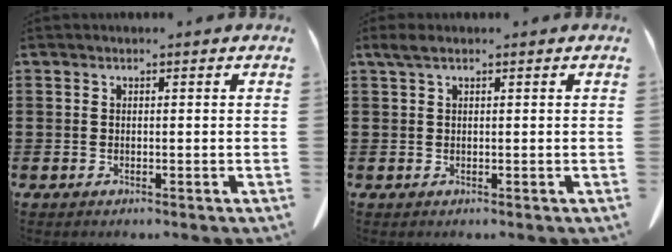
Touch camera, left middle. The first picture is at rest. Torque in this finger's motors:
{"motor_torque": [0.31, 0.07, 0.03, 0.03]}